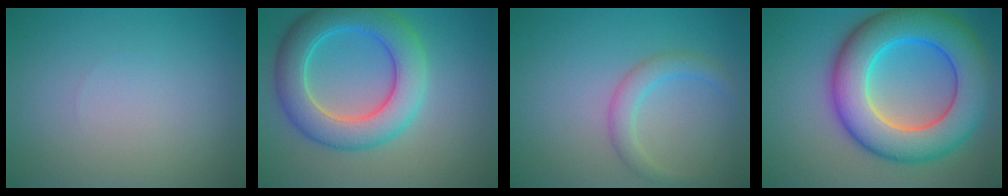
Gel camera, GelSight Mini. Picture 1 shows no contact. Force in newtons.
{"total": 7.6, "press": 7.5, "slide": 0.4}
{"total": 2.3, "press": 2.3, "slide": 0.0}
{"total": 11.8, "press": 11.8, "slide": 0.4}